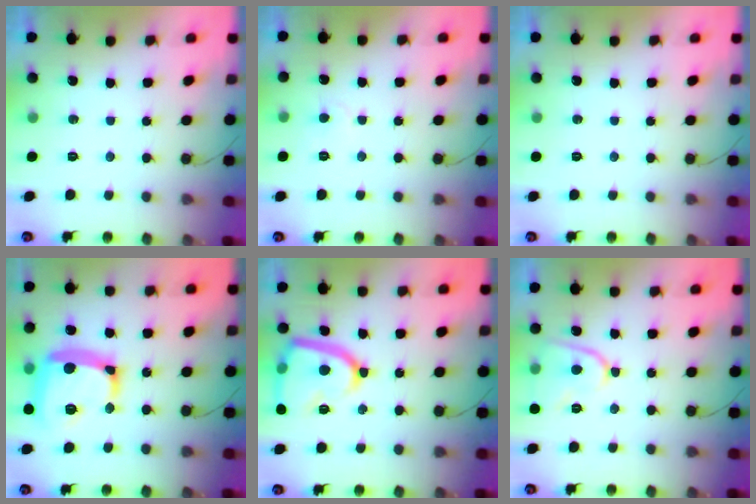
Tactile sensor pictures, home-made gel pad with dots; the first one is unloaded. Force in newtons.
{"total": 3.2, "press": 3.2, "slide": 0.2}
{"total": 0.0}
{"total": 19.3, "press": 19.3, "slide": 1.6}
{"total": 16.5, "press": 16.4, "slide": 1.6}
{"total": 10.4, "press": 10.4, "slide": 1.1}